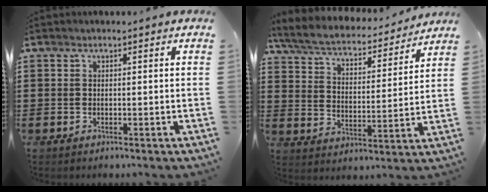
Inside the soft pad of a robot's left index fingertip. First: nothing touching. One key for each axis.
{"total": 5.6, "fx": 5.1, "fy": 0.8, "fz": 2.1, "tx": -0.065, "ty": -0.034, "tz": 0.083}